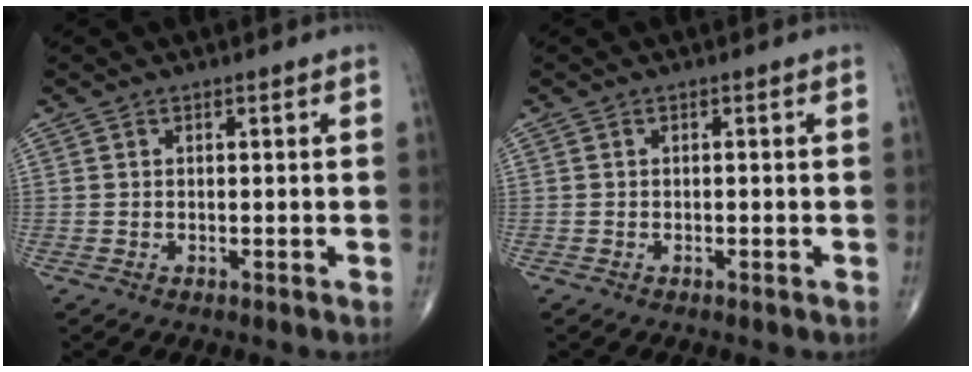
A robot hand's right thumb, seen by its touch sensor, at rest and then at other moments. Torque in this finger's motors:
{"motor_torque": [-0.15, -0.04, 0.03, 0.09, 0.02]}